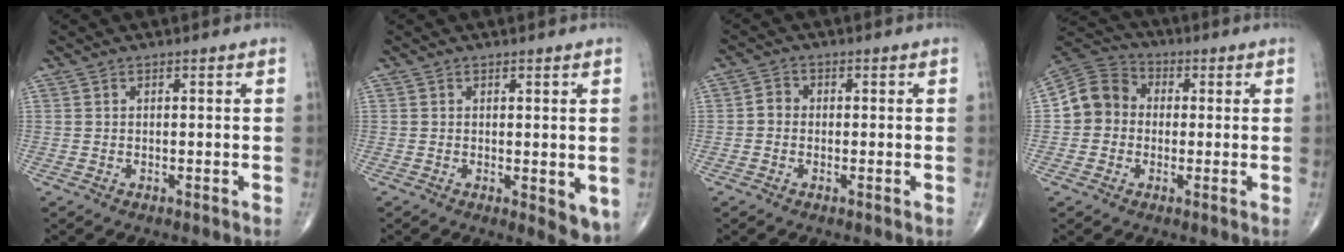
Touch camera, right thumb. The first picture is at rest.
{"total": 5.0, "force": [-0.6, 2.2, 4.5], "torque": [-0.046, -0.013, -0.005]}
{"total": 2.2, "force": [-0.4, 1.9, 1.0], "torque": [-0.006, 0.007, -0.014]}
{"total": 8.9, "force": [-0.2, 8.1, 3.7], "torque": [-0.048, 0.029, -0.019]}